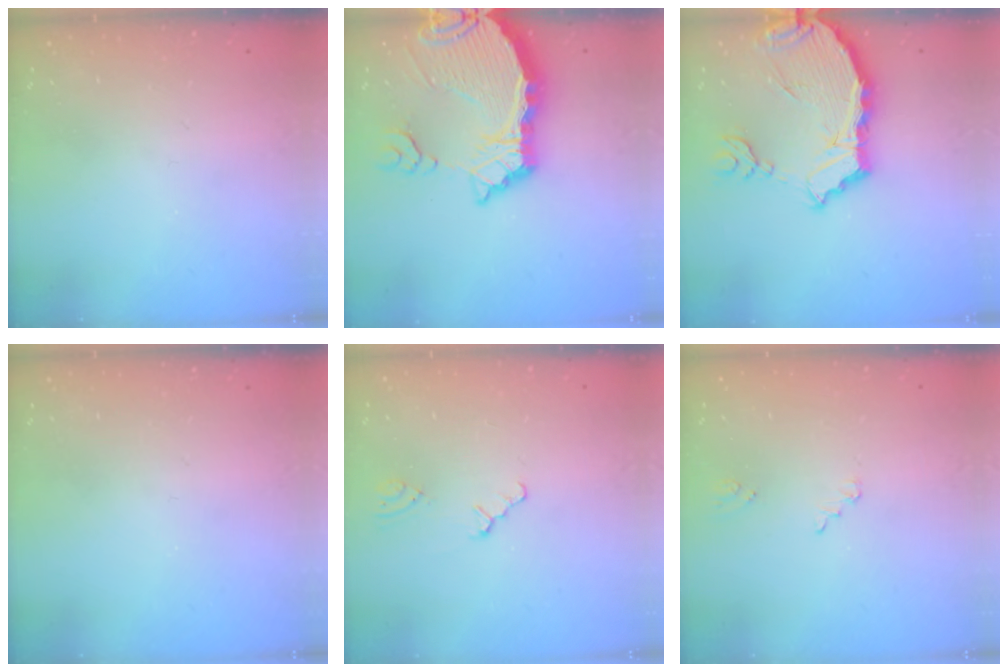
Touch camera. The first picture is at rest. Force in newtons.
{"total": 10.4, "press": 10.3, "slide": 1.3}
{"total": 12.8, "press": 12.7, "slide": 1.6}
{"total": 0.0}
{"total": 0.6, "press": 0.6, "slide": 0.2}
{"total": 1.0, "press": 1.0, "slide": 0.1}